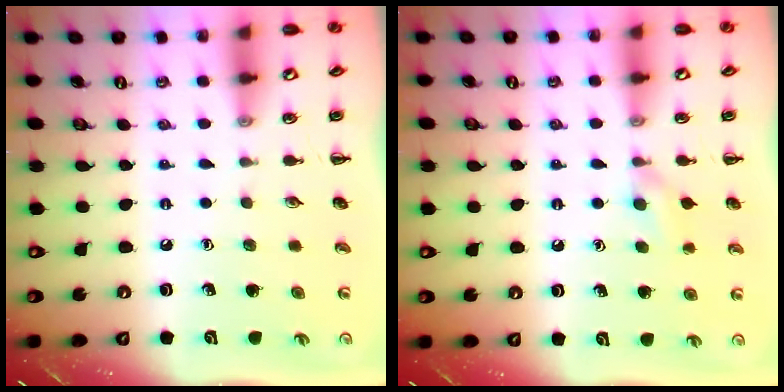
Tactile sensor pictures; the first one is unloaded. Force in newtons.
{"total": 5.6, "press": 5.3, "slide": 1.7}